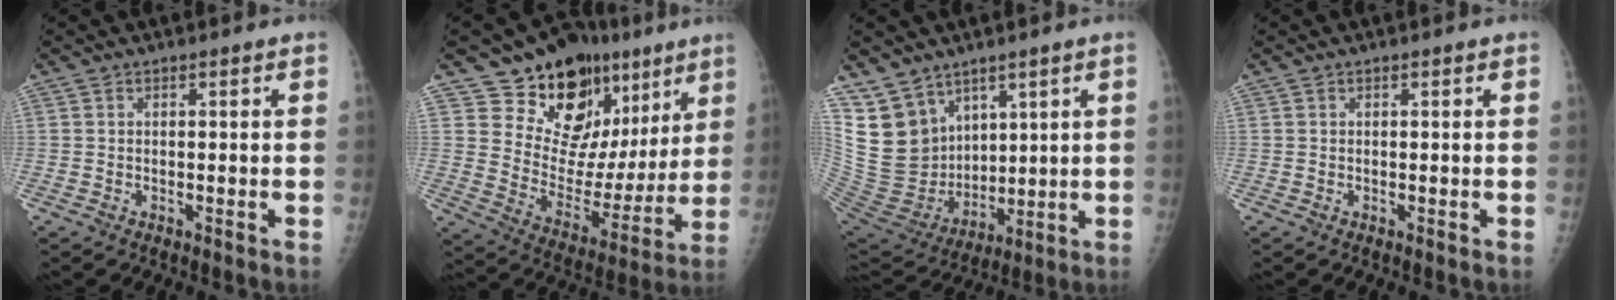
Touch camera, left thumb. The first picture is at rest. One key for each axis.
{"total": 21.4, "fx": 12.0, "fy": 13.7, "fz": 11.2, "tx": -0.089, "ty": -0.047, "tz": 0.195}
{"total": 14.3, "fx": 9.2, "fy": 9.7, "fz": 5.1, "tx": -0.071, "ty": -0.044, "tz": 0.209}
{"total": 0.0}